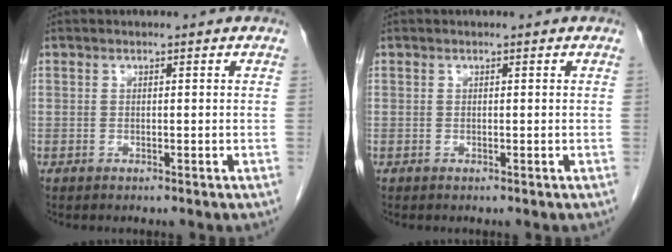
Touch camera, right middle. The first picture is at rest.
{"total": 0.0}